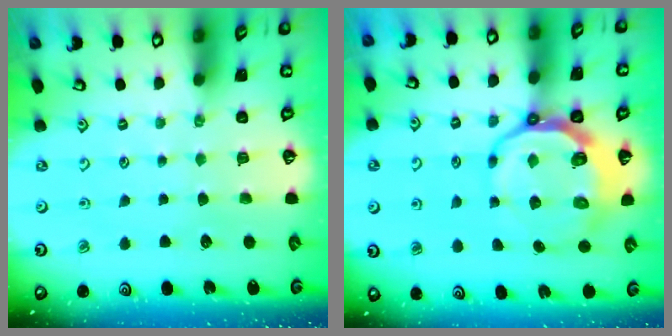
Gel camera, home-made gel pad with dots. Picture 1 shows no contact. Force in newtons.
{"total": 10.4, "press": 9.6, "slide": 3.9}